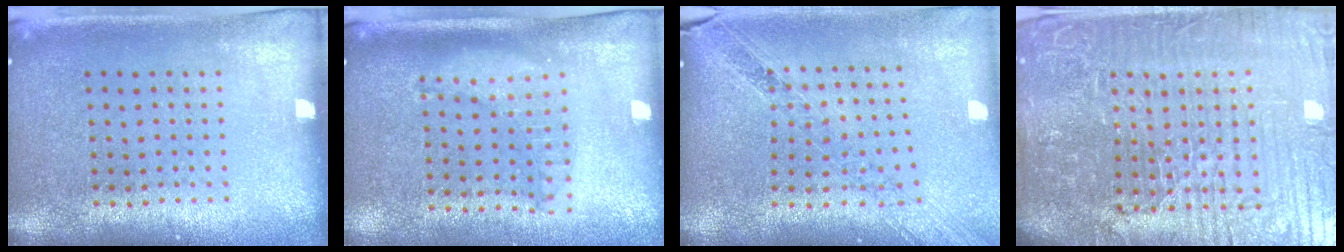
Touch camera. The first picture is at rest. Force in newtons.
{"total": 1.3, "press": 1.3, "slide": 0.2}
{"total": 1.1, "press": 1.1, "slide": 0.2}
{"total": 8.0, "press": 7.1, "slide": 3.7}